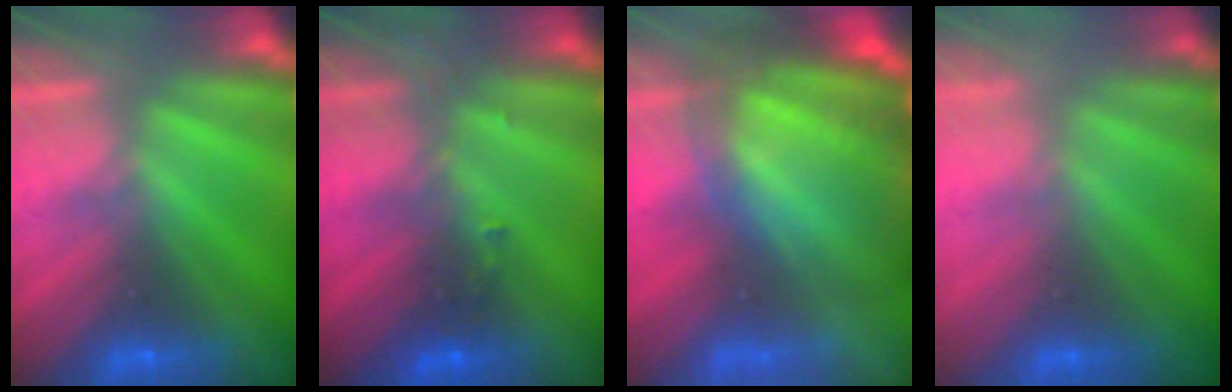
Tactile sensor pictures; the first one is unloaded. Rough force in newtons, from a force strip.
{"total": 2.7}
{"total": 8.0}
{"total": 2.5}